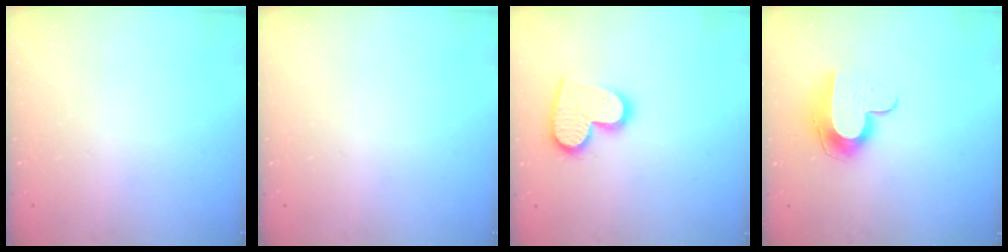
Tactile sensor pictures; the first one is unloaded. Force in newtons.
{"total": 0.0}
{"total": 15.2, "press": 15.1, "slide": 1.2}
{"total": 10.2, "press": 10.2, "slide": 0.2}